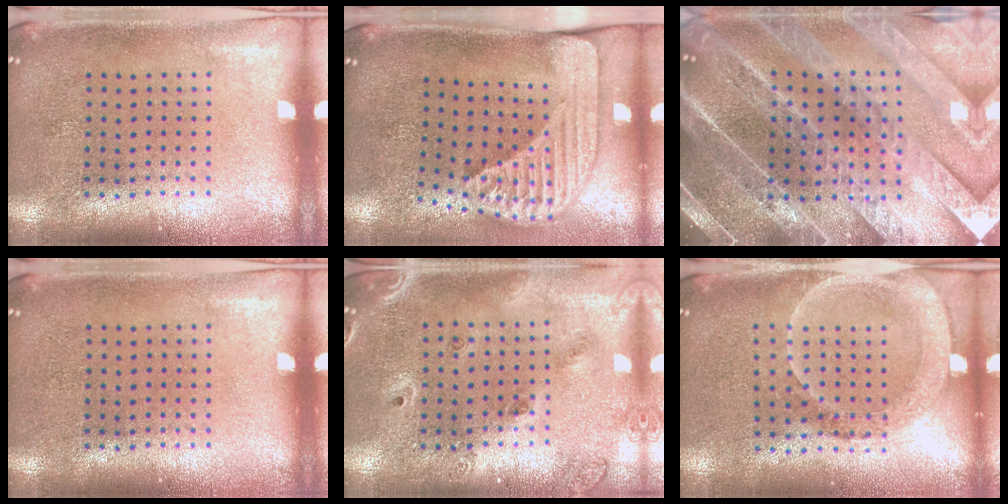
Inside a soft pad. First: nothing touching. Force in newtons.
{"total": 2.5, "press": 1.7, "slide": 1.7}
{"total": 5.2, "press": 4.5, "slide": 2.7}
{"total": 0.0}
{"total": 1.5, "press": 1.3, "slide": 0.7}
{"total": 1.9, "press": 1.6, "slide": 0.9}